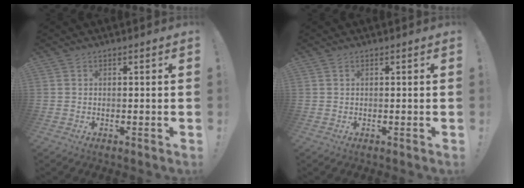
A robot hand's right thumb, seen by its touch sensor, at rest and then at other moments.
{"total": 0.0}